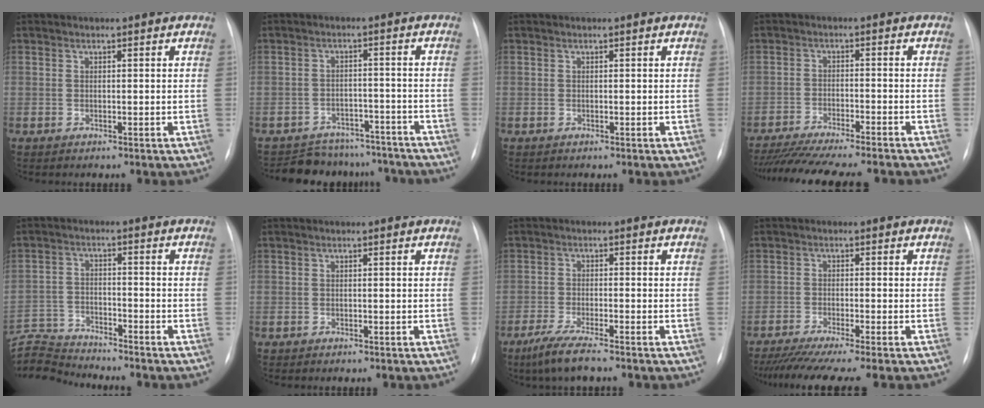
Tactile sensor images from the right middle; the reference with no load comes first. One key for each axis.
{"total": 10.5, "fx": -9.7, "fy": 4.2, "fz": 0.6, "tx": 0.000, "ty": 0.024, "tz": -0.122}
{"total": 0.0}
{"total": 17.4, "fx": -15.5, "fy": 1.4, "fz": 7.8, "tx": -0.135, "ty": -0.029, "tz": -0.220}
{"total": 7.4, "fx": -7.3, "fy": -0.8, "fz": -0.9, "tx": 0.010, "ty": 0.000, "tz": -0.138}
{"total": 0.0}
{"total": 5.8, "fx": -4.2, "fy": 0.0, "fz": 4.0, "tx": -0.083, "ty": -0.020, "tz": -0.074}
{"total": 10.1, "fx": -8.5, "fy": -1.1, "fz": 5.3, "tx": -0.064, "ty": -0.030, "tz": -0.131}